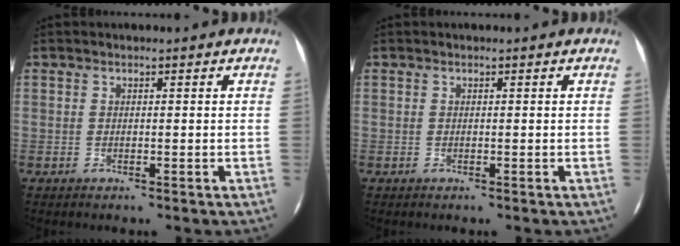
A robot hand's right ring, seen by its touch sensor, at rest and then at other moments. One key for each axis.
{"total": 0.0}